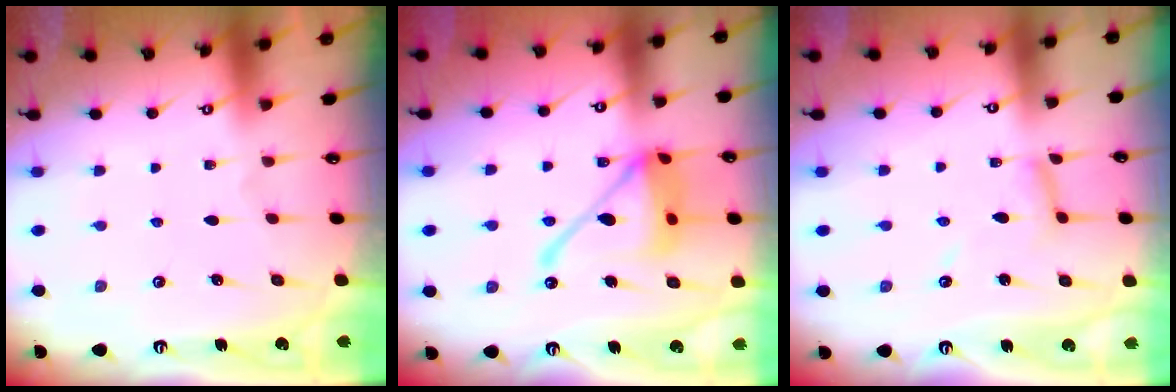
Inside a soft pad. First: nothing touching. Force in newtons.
{"total": 16.6, "press": 16.5, "slide": 1.8}
{"total": 5.5, "press": 5.5, "slide": 0.3}